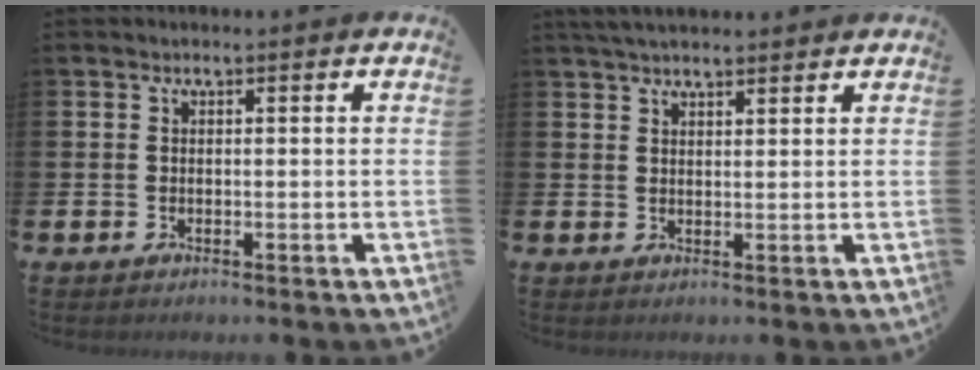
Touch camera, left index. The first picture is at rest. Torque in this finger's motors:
{"motor_torque": [0.80, -1.34, 0.06, 0.13]}